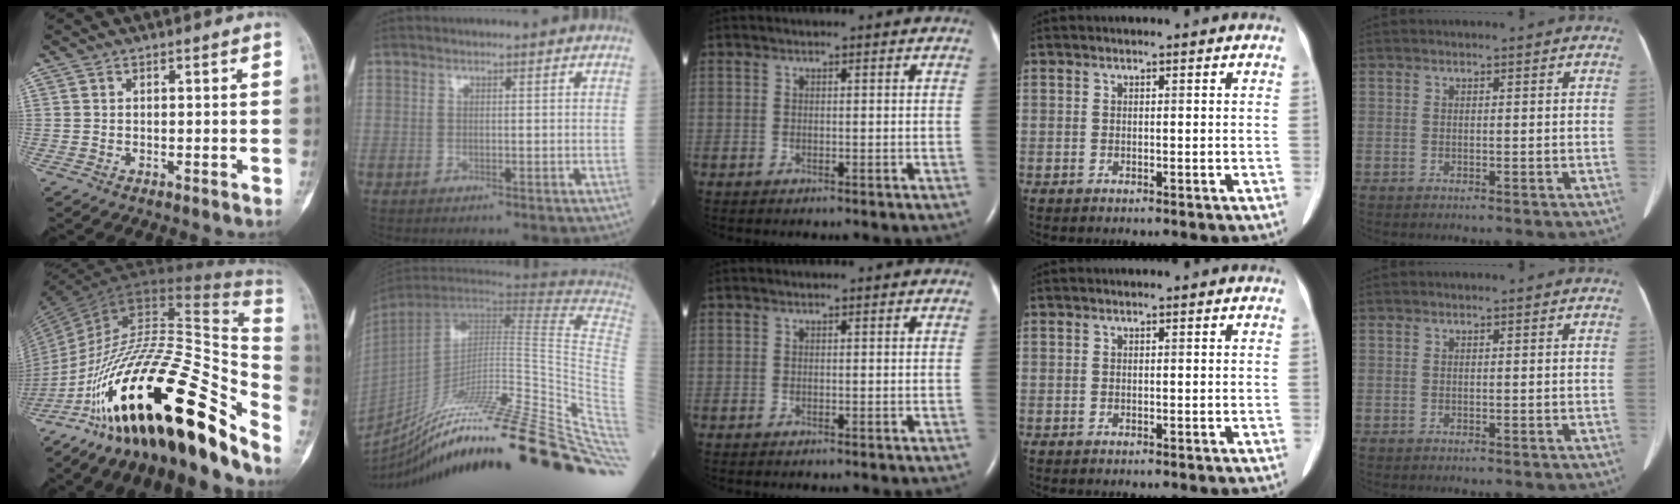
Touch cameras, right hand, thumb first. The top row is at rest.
{"thumb": {"total": 39.2, "force": [-21.7, 12.2, 30.2], "torque": [-0.409, 0.065, -0.343]}, "index": {"total": 38.2, "force": [-24.2, -0.7, 29.5], "torque": [-0.302, -0.029, -0.364]}}